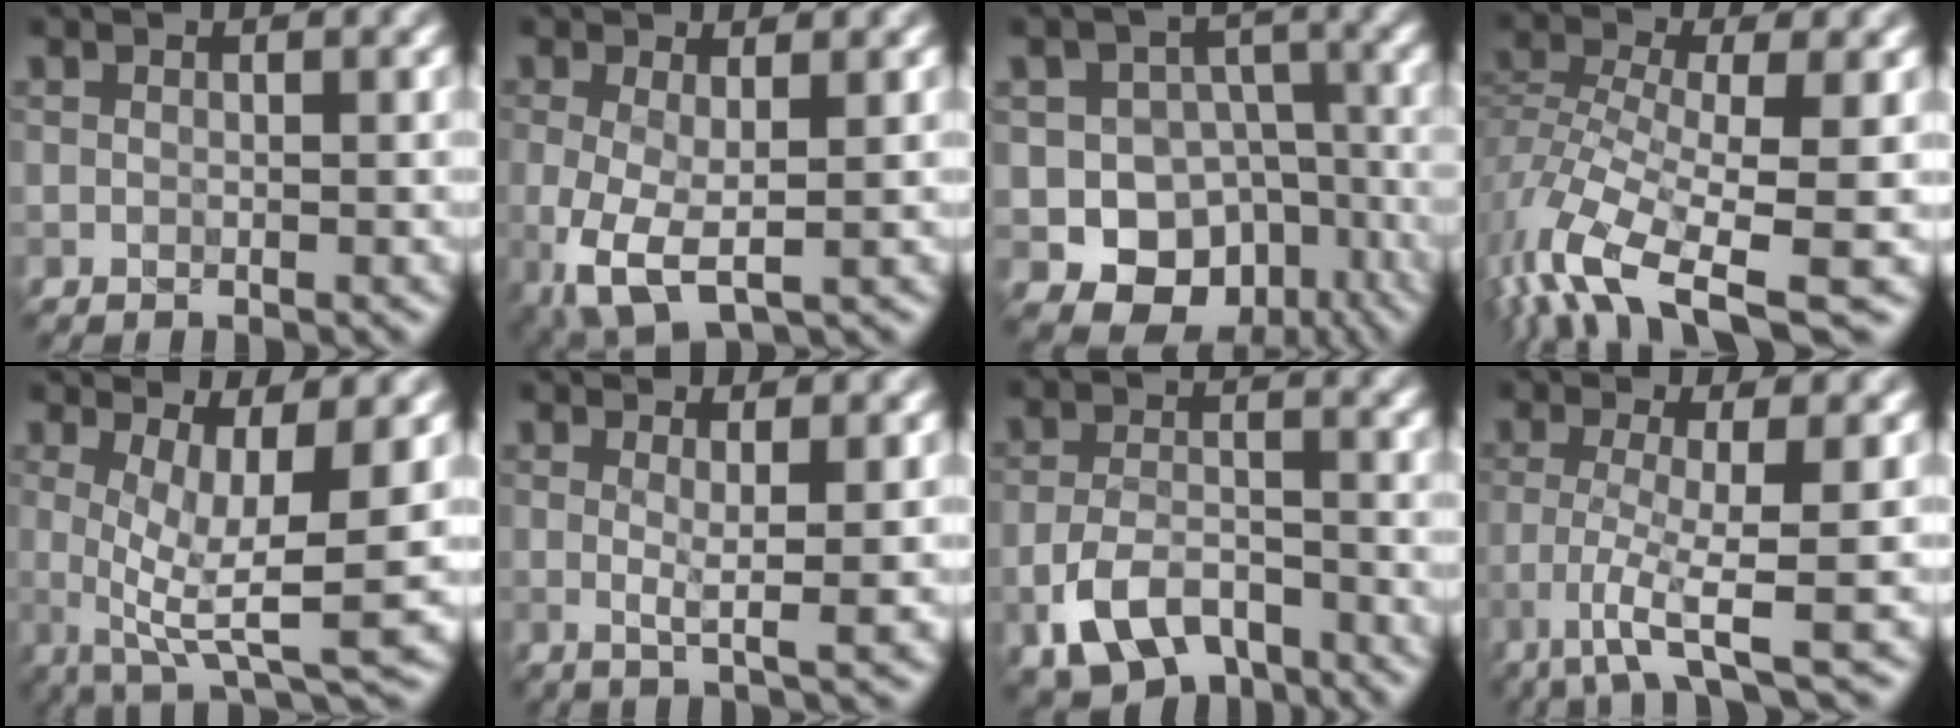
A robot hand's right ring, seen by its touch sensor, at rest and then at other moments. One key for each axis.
{"total": 4.6, "fx": -0.8, "fy": 2.0, "fz": 4.1, "tx": -0.107, "ty": -0.016, "tz": -0.013}
{"total": 11.5, "fx": -4.7, "fy": 9.6, "fz": 4.1, "tx": -0.047, "ty": 0.000, "tz": -0.081}
{"total": 9.9, "fx": -5.3, "fy": 3.7, "fz": 7.5, "tx": -0.159, "ty": -0.011, "tz": -0.104}
{"total": 7.3, "fx": 0.6, "fy": 1.9, "fz": 7.1, "tx": -0.115, "ty": -0.006, "tz": 0.011}
{"total": 2.5, "fx": 0.9, "fy": 0.4, "fz": 2.4, "tx": -0.040, "ty": -0.009, "tz": 0.014}
{"total": 6.2, "fx": -3.7, "fy": 3.3, "fz": 3.6, "tx": -0.069, "ty": -0.001, "tz": -0.073}
{"total": 4.7, "fx": -1.8, "fy": 0.4, "fz": 4.3, "tx": -0.082, "ty": -0.007, "tz": -0.045}